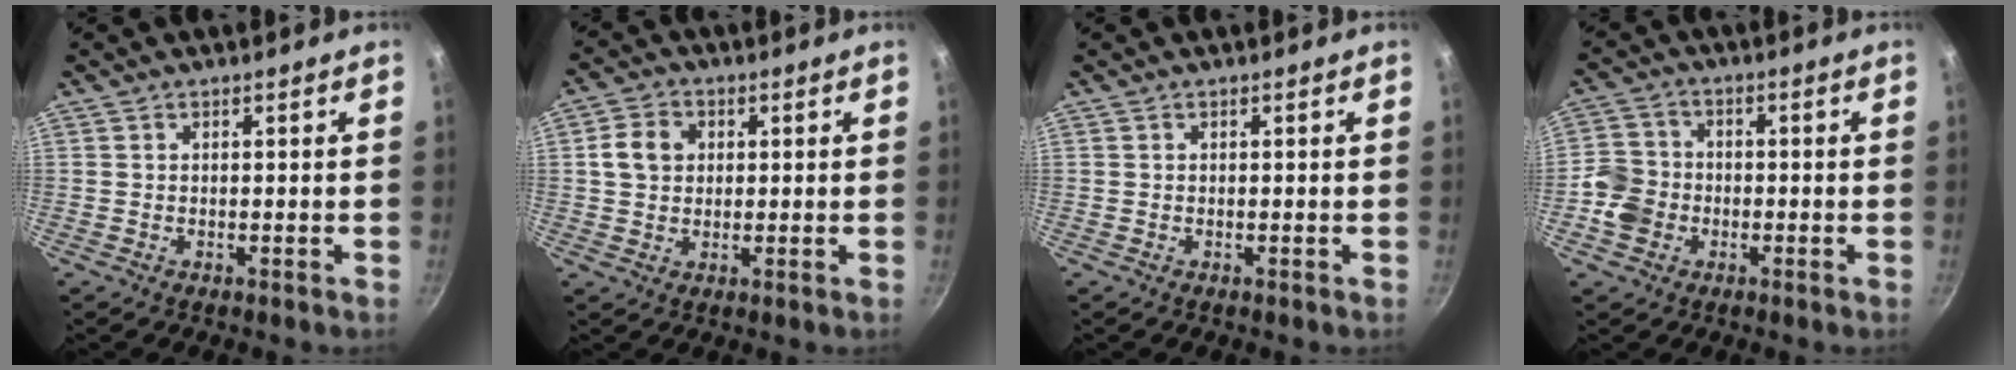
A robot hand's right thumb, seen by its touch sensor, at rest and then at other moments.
{"total": 5.9, "force": [1.1, 4.9, 3.2], "torque": [-0.042, 0.007, 0.012]}
{"total": 0.0}
{"total": 6.9, "force": [-2.2, 6.0, 2.6], "torque": [-0.030, 0.021, -0.054]}